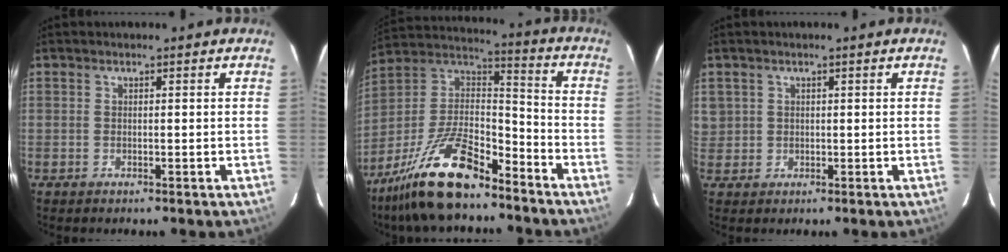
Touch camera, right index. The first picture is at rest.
{"total": 17.2, "force": [-12.7, 4.7, 10.6], "torque": [-0.213, 0.010, -0.233]}
{"total": 2.4, "force": [0.9, 2.2, 0.2], "torque": [0.010, 0.006, 0.017]}